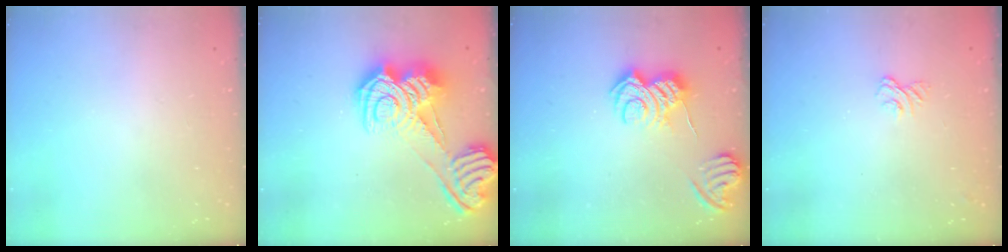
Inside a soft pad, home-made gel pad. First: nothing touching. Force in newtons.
{"total": 16.2, "press": 16.2, "slide": 1.3}
{"total": 7.2, "press": 7.2, "slide": 0.9}
{"total": 2.3, "press": 1.9, "slide": 1.3}